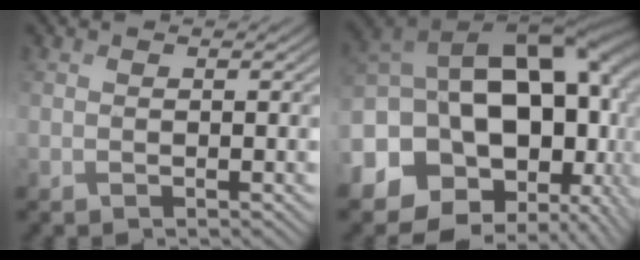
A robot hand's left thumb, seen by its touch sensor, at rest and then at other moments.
{"total": 22.1, "force": [-3.0, 15.6, 15.3], "torque": [-0.294, -0.035, -0.042]}